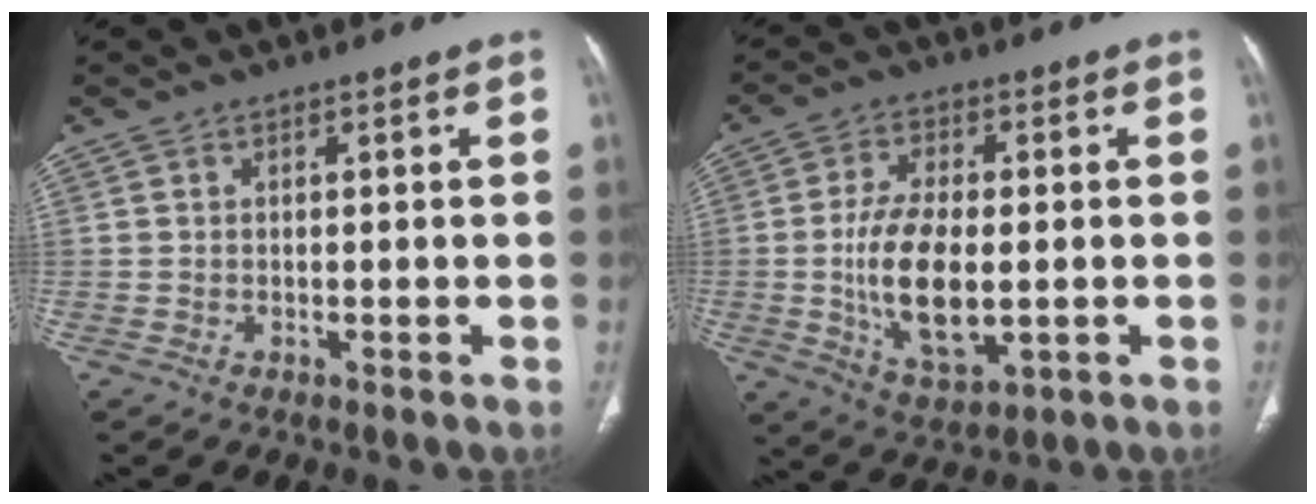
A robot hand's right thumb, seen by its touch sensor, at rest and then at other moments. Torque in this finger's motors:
{"motor_torque": [4.36, 0.63, 1.59, -1.06, 0.43]}